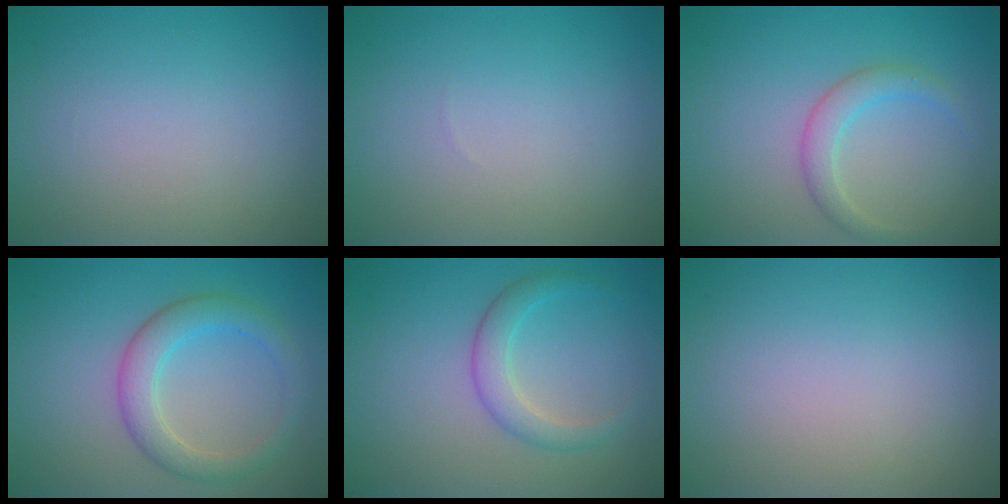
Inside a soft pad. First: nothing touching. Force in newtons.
{"total": 0.0}
{"total": 2.3, "press": 2.3, "slide": 0.0}
{"total": 3.7, "press": 3.7, "slide": 0.1}
{"total": 2.5, "press": 2.5, "slide": 0.1}
{"total": 0.0}